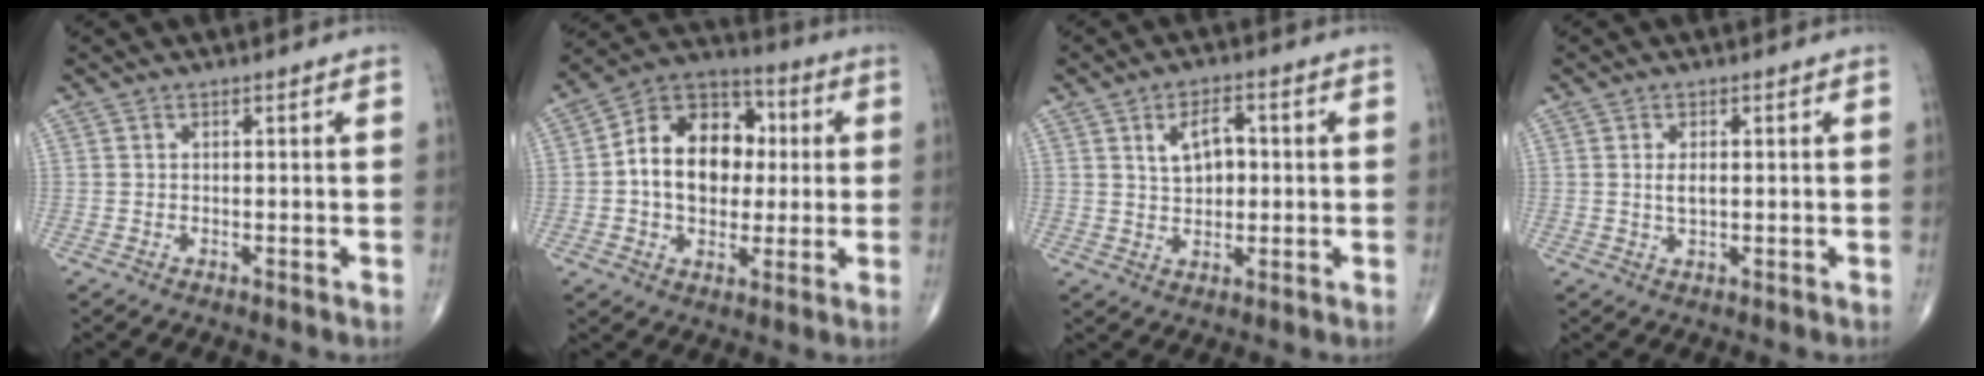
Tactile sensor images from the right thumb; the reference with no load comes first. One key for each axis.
{"total": 16.5, "fx": 1.0, "fy": 11.9, "fz": 11.4, "tx": -0.139, "ty": 0.025, "tz": 0.009}
{"total": 6.2, "fx": 1.4, "fy": 3.8, "fz": 4.8, "tx": -0.064, "ty": 0.002, "tz": 0.023}
{"total": 2.6, "fx": 0.3, "fy": 1.3, "fz": 2.2, "tx": -0.040, "ty": -0.002, "tz": 0.008}